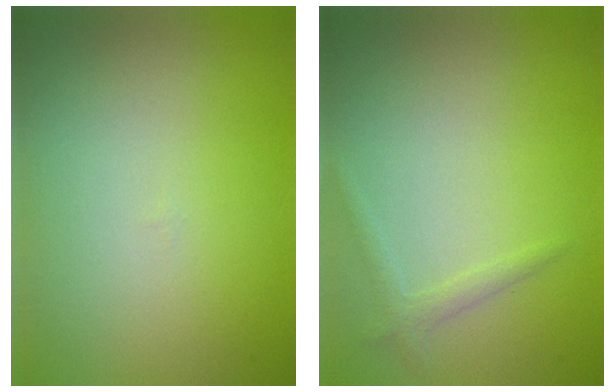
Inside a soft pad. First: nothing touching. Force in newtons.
{"total": 1.2, "press": 1.2, "slide": 0.1}